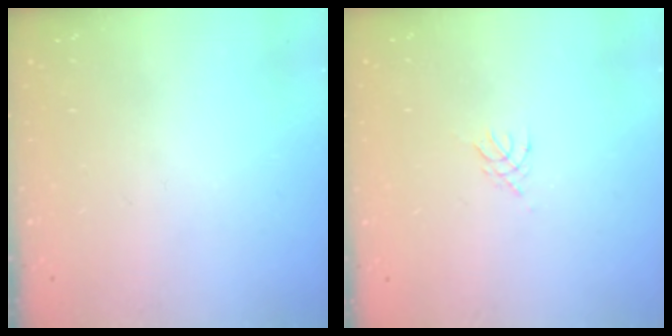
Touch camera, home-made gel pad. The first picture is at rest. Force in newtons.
{"total": 2.7, "press": 2.6, "slide": 0.6}